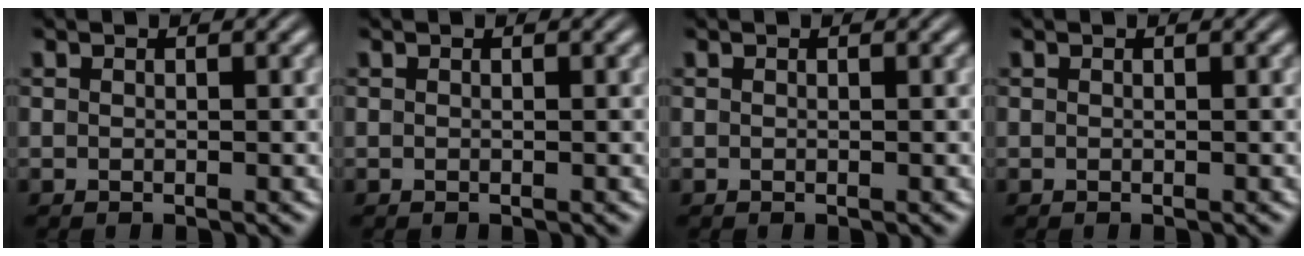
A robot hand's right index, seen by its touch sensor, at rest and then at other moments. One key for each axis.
{"total": 0.0}
{"total": 0.0}
{"total": 0.0}